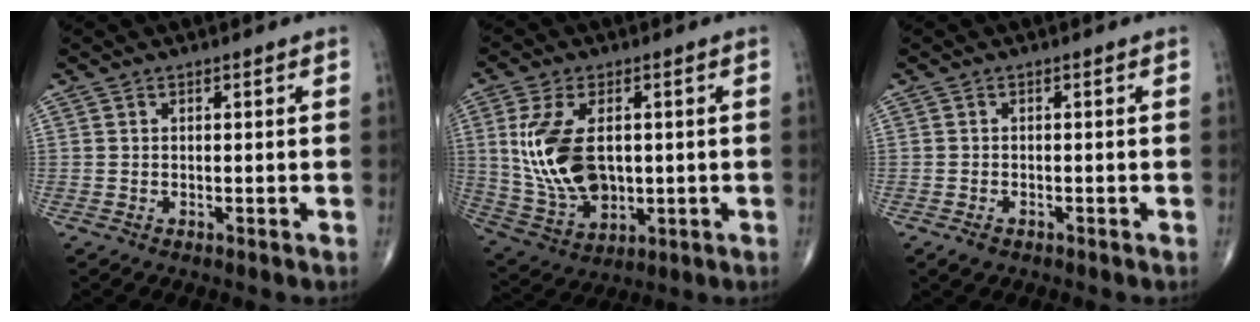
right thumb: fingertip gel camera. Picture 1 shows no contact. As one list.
[{"total": 14.4, "force": [1.5, 8.5, 11.5], "torque": [-0.225, -0.012, 0.043]}, {"total": 1.6, "force": [-1.0, 1.0, 0.8], "torque": [-0.018, 0.000, -0.014]}]